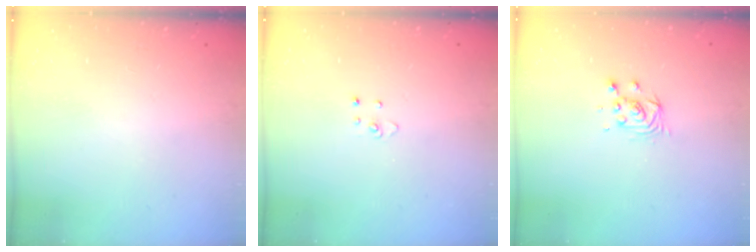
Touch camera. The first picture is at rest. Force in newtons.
{"total": 2.9, "press": 2.9, "slide": 0.2}
{"total": 3.9, "press": 3.9, "slide": 0.3}